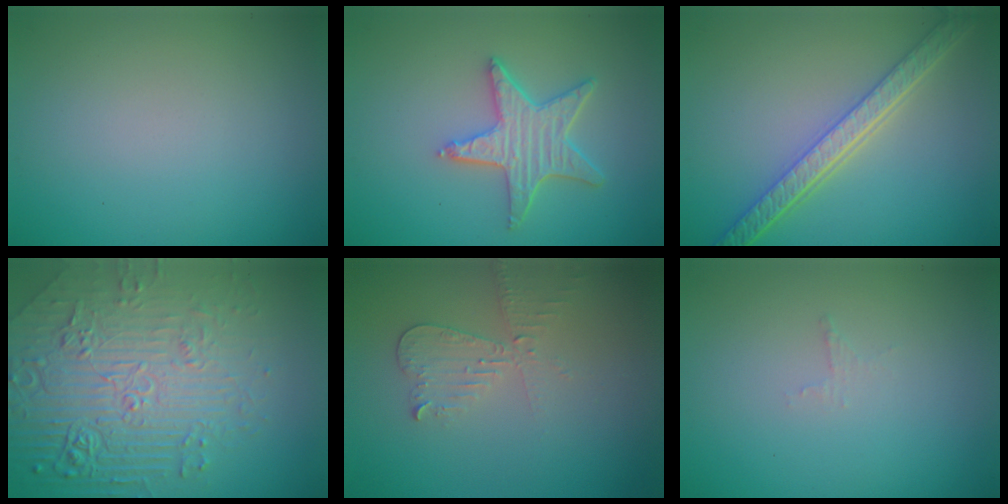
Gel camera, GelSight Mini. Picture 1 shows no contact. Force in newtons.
{"total": 4.2, "press": 3.6, "slide": 2.1}
{"total": 5.4, "press": 4.2, "slide": 3.5}
{"total": 8.9, "press": 6.1, "slide": 6.4}
{"total": 2.4, "press": 2.4, "slide": 0.5}
{"total": 0.7, "press": 0.6, "slide": 0.2}